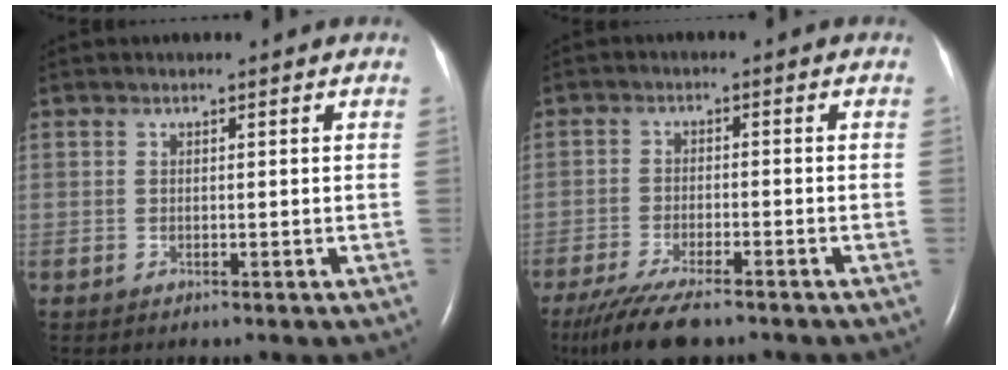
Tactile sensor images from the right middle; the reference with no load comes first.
{"total": 9.6, "force": [-7.5, 1.9, 5.7], "torque": [-0.101, -0.023, -0.124]}